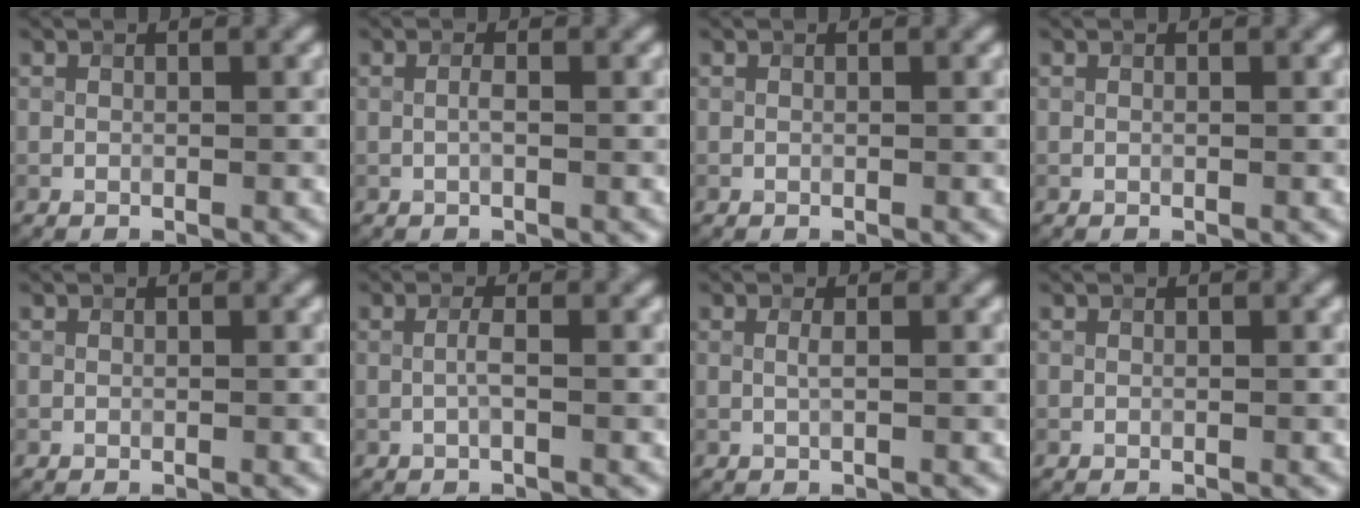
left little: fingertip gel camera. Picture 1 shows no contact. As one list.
[{"total": 0.7, "force": [-0.2, 0.0, 0.7], "torque": [-0.013, 0.001, -0.006]}, {"total": 0.0}, {"total": 0.0}, {"total": 0.0}, {"total": 1.1, "force": [-0.3, 0.0, 1.1], "torque": [-0.021, 0.002, -0.007]}, {"total": 0.7, "force": [0.0, 0.1, 0.7], "torque": [-0.014, 0.001, -0.001]}, {"total": 0.0}]